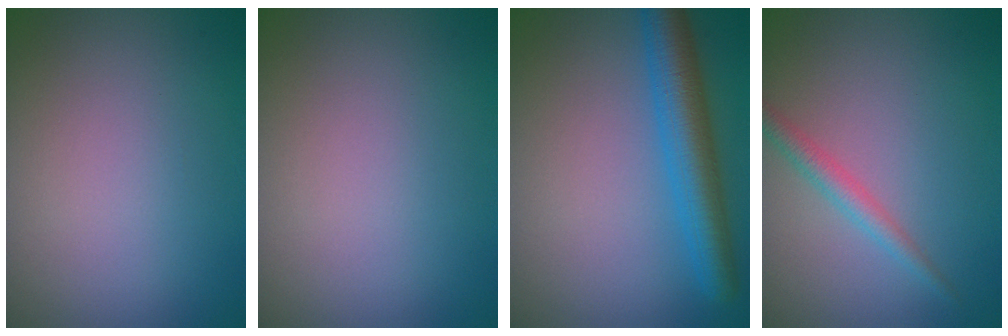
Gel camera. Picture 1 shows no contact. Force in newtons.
{"total": 0.0}
{"total": 5.2, "press": 5.2, "slide": 0.2}
{"total": 2.0, "press": 2.0, "slide": 0.1}